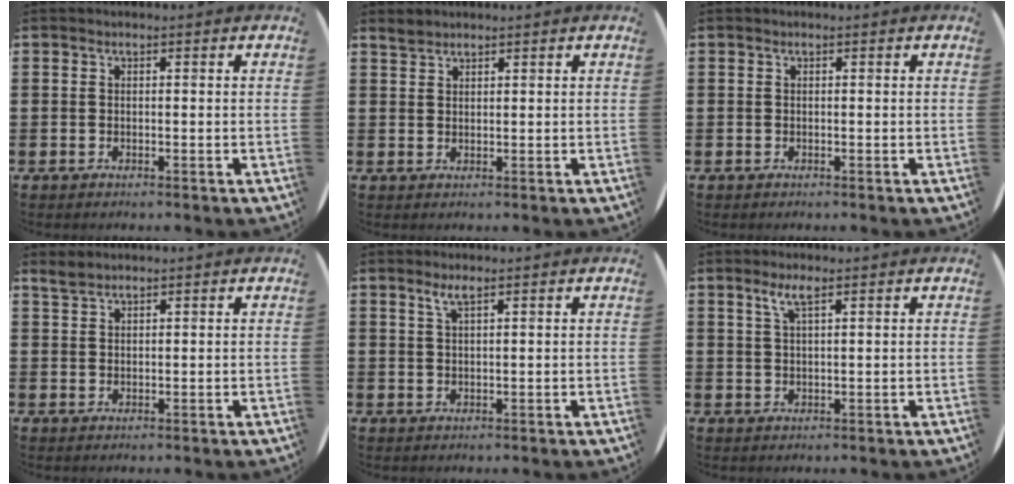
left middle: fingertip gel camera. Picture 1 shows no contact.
{"total": 1.5, "force": [1.5, 0.3, -0.1], "torque": [0.001, 0.004, 0.029]}
{"total": 0.0}
{"total": 1.8, "force": [1.7, 0.3, 0.4], "torque": [-0.009, 0.003, 0.032]}
{"total": 1.9, "force": [1.3, 0.3, 1.4], "torque": [-0.027, 0.004, 0.022]}
{"total": 2.7, "force": [1.7, 0.5, 2.1], "torque": [-0.043, 0.006, 0.028]}